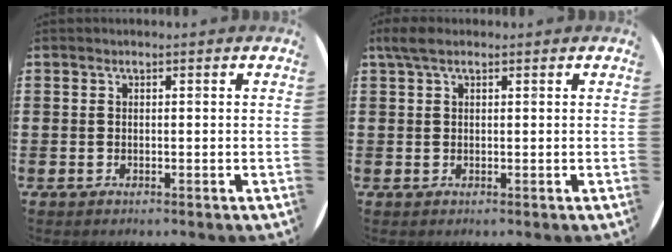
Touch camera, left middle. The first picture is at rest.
{"total": 2.1, "force": [1.3, 0.9, 1.4], "torque": [-0.030, 0.007, 0.022]}